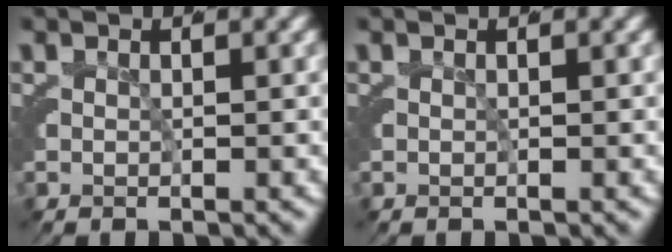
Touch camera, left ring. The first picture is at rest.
{"total": 0.0}